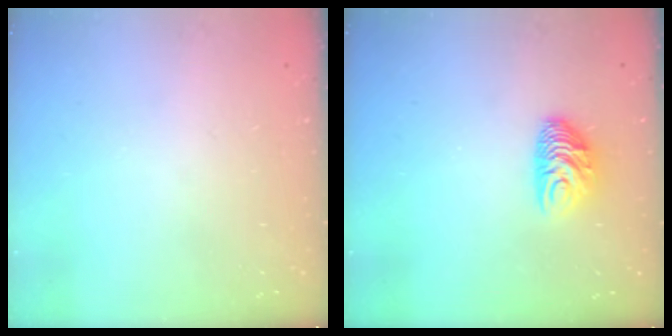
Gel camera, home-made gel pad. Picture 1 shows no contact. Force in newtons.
{"total": 8.2, "press": 8.2, "slide": 0.8}